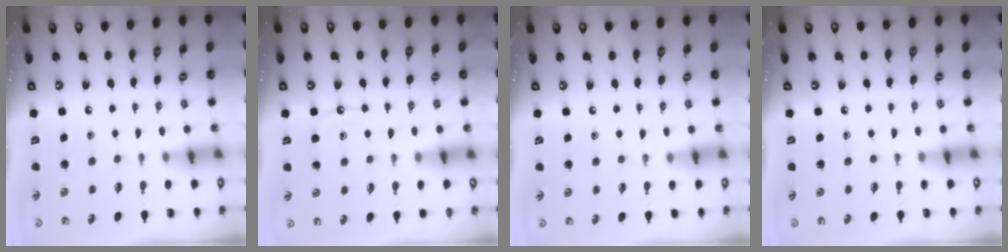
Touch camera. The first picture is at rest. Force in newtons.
{"total": 7.5, "press": 7.5, "slide": 0.7}
{"total": 4.0, "press": 4.0, "slide": 0.6}
{"total": 0.0}